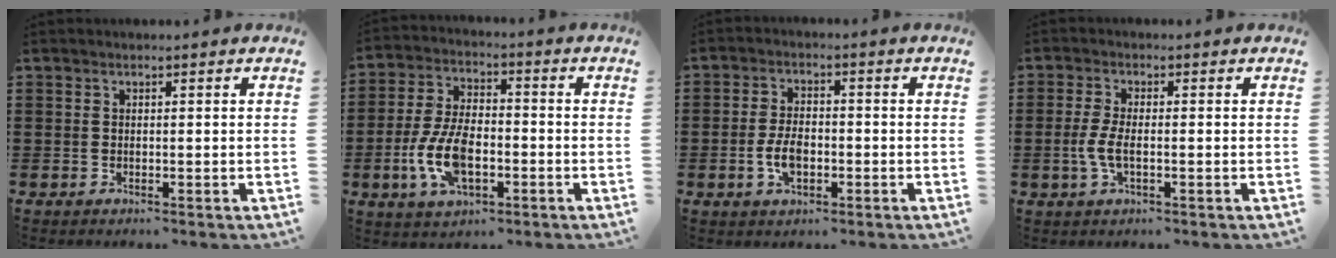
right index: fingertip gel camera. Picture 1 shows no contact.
{"total": 9.8, "force": [-2.8, 5.0, 7.9], "torque": [-0.186, -0.002, -0.056]}
{"total": 5.0, "force": [-1.4, 2.8, 3.9], "torque": [-0.091, 0.002, -0.030]}
{"total": 3.9, "force": [-0.8, 1.3, 3.6], "torque": [-0.083, -0.005, -0.020]}